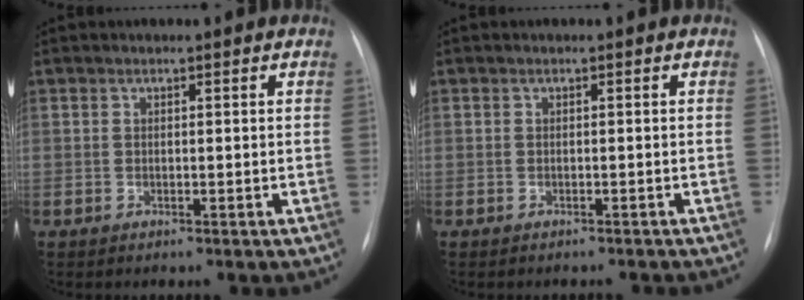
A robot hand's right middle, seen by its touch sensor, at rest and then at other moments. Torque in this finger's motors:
{"motor_torque": [-0.39, -0.44, -0.01, 0.00]}